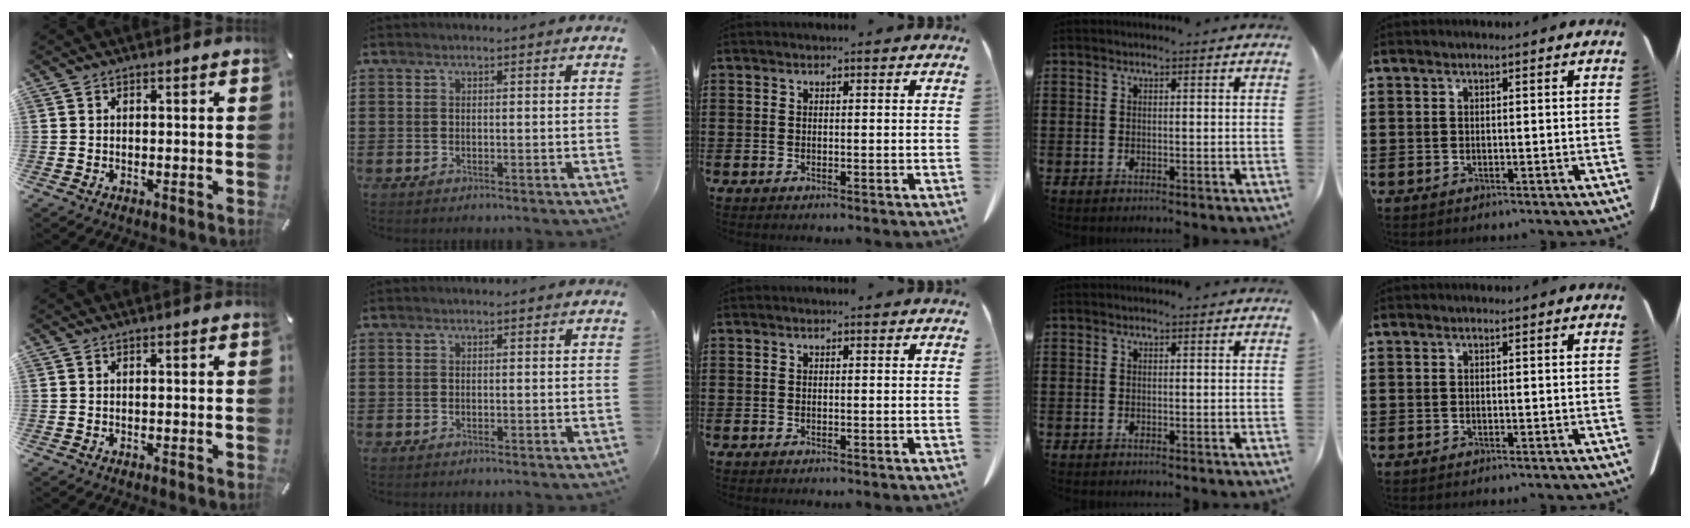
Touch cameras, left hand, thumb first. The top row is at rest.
{}